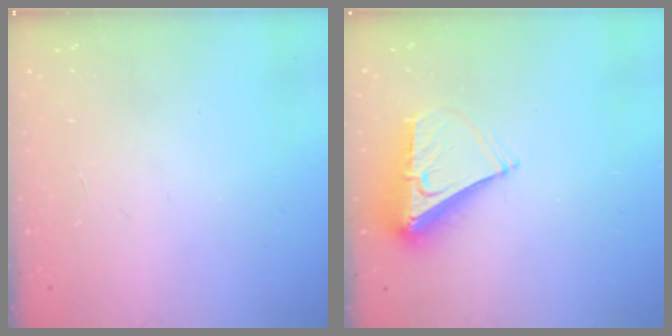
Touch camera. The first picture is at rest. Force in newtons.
{"total": 7.5, "press": 7.5, "slide": 0.5}